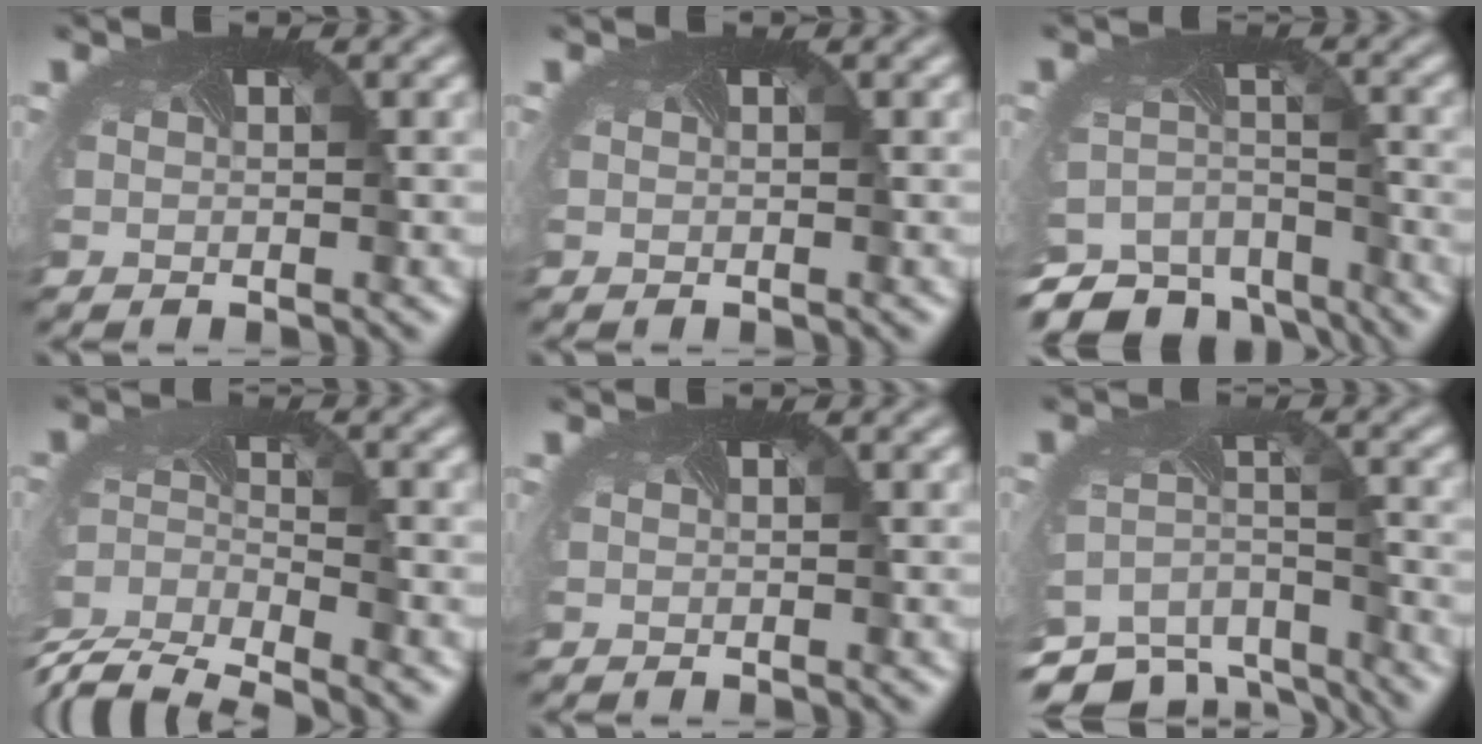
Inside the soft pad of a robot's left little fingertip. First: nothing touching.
{"total": 0.0}
{"total": 8.2, "force": [-7.2, 3.4, 1.7], "torque": [-0.041, -0.019, -0.110]}
{"total": 7.1, "force": [-6.4, 1.7, 2.5], "torque": [-0.063, -0.021, -0.123]}
{"total": 0.0}
{"total": 7.9, "force": [-7.2, 2.6, 2.0], "torque": [-0.052, -0.024, -0.108]}